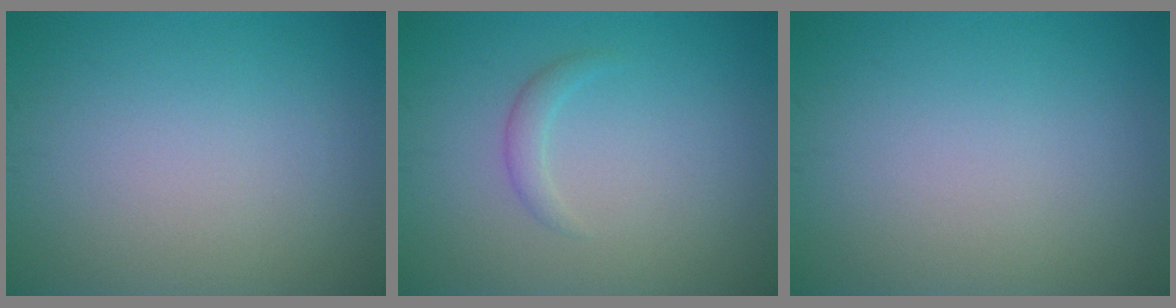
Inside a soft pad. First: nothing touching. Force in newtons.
{"total": 1.3, "press": 1.3, "slide": 0.0}
{"total": 0.0}